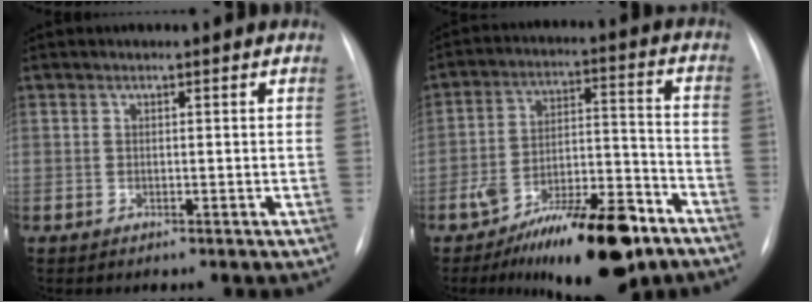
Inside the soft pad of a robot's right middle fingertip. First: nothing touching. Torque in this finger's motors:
{"motor_torque": [0.52, -0.40, 0.51, 0.06]}